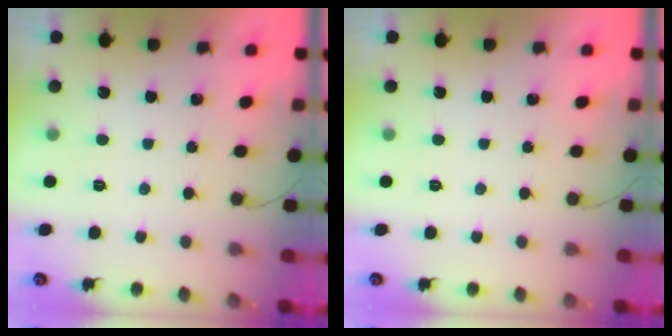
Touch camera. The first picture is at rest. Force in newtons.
{"total": 0.0}